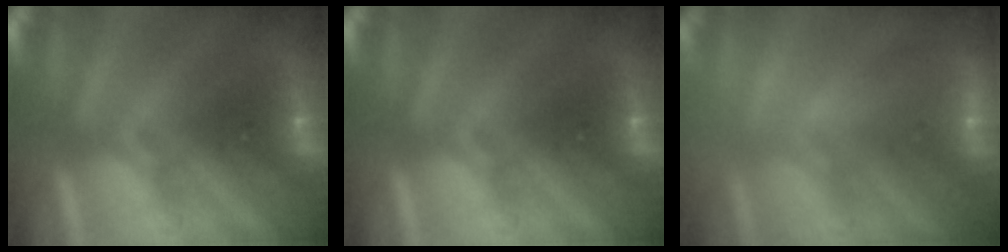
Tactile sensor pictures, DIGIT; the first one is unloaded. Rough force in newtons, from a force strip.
{"total": 0.0}
{"total": 2.3}